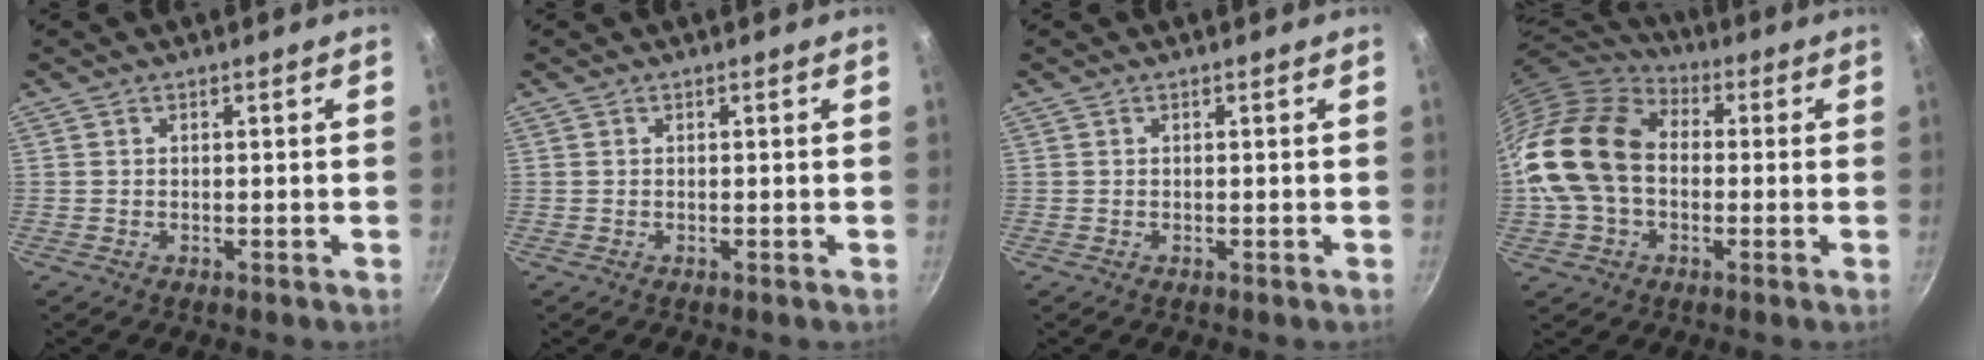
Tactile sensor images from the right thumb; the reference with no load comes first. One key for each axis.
{"total": 0.0}
{"total": 0.0}
{"total": 18.6, "fx": -0.5, "fy": 13.6, "fz": 12.8, "tx": -0.233, "ty": 0.037, "tz": -0.020}